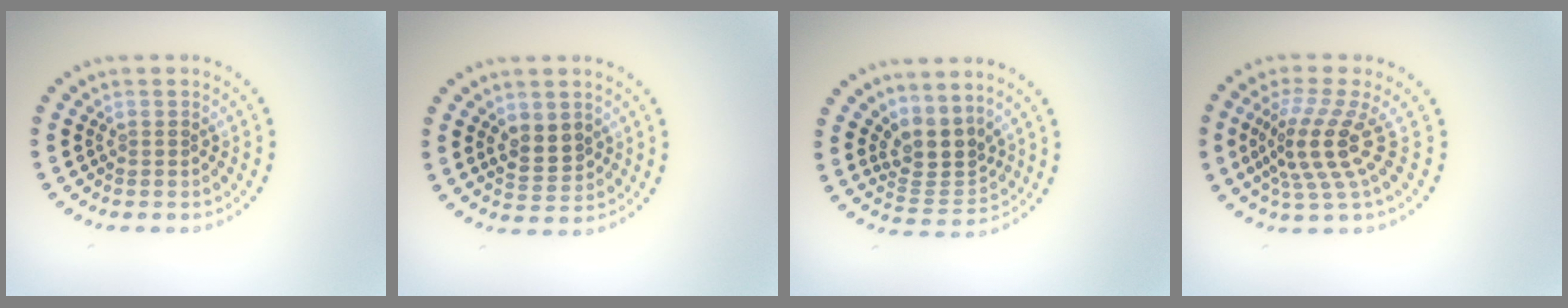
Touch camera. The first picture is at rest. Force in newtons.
{"total": 2.7, "press": 2.6, "slide": 0.6}
{"total": 3.3, "press": 2.5, "slide": 2.2}
{"total": 4.4, "press": 3.0, "slide": 3.2}